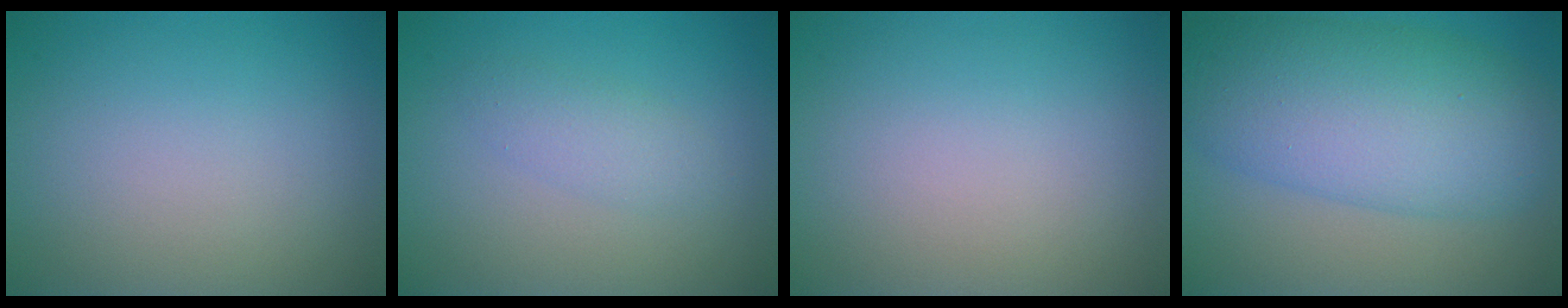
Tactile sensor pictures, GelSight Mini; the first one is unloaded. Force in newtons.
{"total": 1.9, "press": 1.9, "slide": 0.1}
{"total": 0.0}
{"total": 10.0, "press": 10.0, "slide": 0.2}